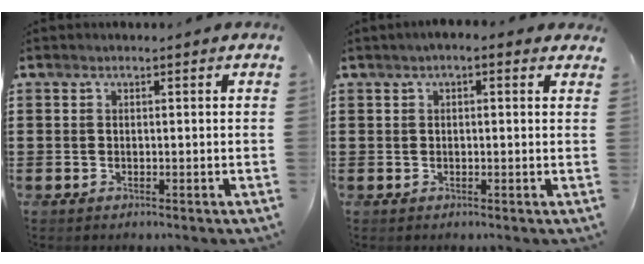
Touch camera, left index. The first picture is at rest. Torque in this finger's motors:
{"motor_torque": [-0.19, 0.41, -0.39, 0.00]}